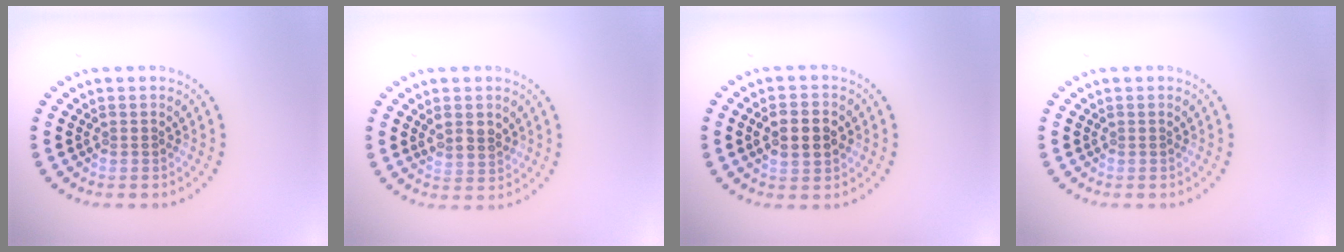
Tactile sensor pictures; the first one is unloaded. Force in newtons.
{"total": 1.7, "press": 1.5, "slide": 0.8}
{"total": 4.2, "press": 4.2, "slide": 0.2}
{"total": 0.0}